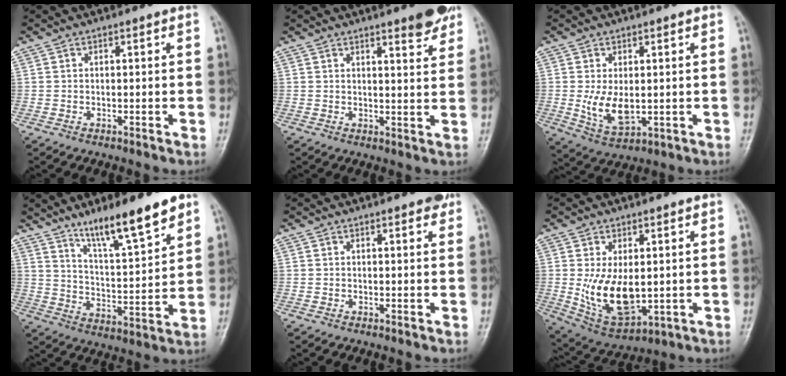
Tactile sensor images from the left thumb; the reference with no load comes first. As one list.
[{"total": 5.4, "force": [3.9, 1.0, 3.7], "torque": [-0.037, -0.024, 0.048]}, {"total": 6.8, "force": [0.1, 3.8, 5.6], "torque": [-0.095, -0.018, 0.016]}, {"total": 14.0, "force": [9.9, 2.4, 9.6], "torque": [-0.145, -0.060, 0.173]}, {"total": 2.2, "force": [1.5, 0.8, 1.5], "torque": [-0.013, -0.002, 0.016]}, {"total": 11.7, "force": [0.0, 6.5, 9.7], "torque": [-0.158, -0.021, 0.023]}]